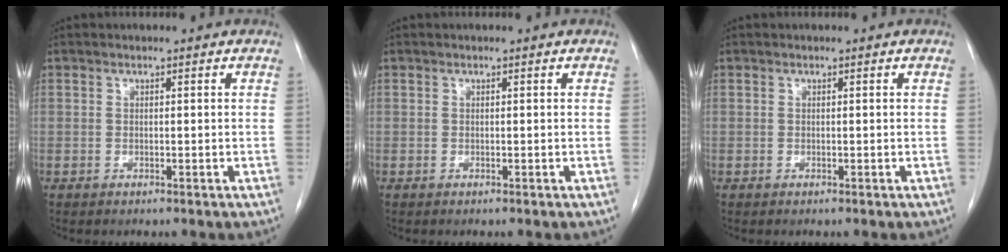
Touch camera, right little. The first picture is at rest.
{"total": 0.0}
{"total": 0.0}